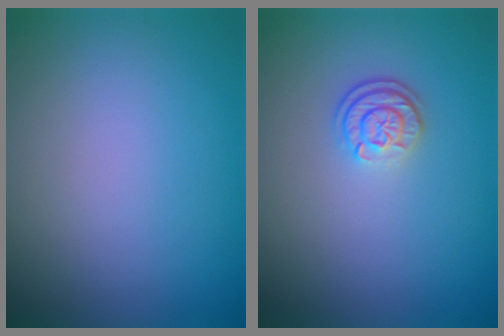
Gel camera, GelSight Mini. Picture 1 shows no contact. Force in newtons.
{"total": 2.4, "press": 1.9, "slide": 1.5}